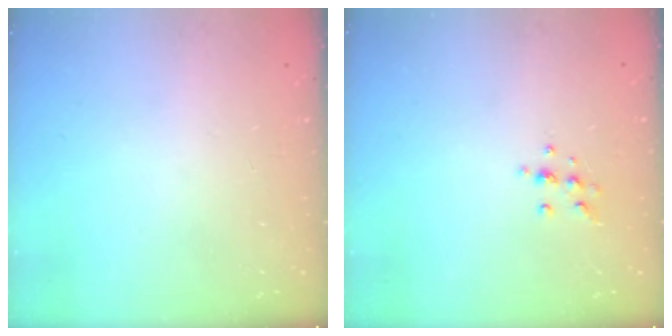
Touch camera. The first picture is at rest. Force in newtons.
{"total": 7.0, "press": 6.9, "slide": 0.7}